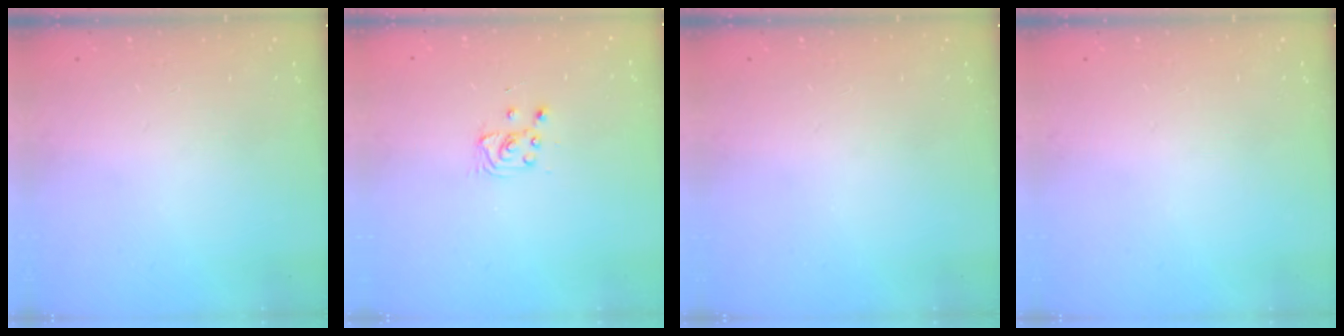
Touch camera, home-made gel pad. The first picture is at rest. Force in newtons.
{"total": 2.9, "press": 2.9, "slide": 0.4}
{"total": 0.0}
{"total": 0.0}